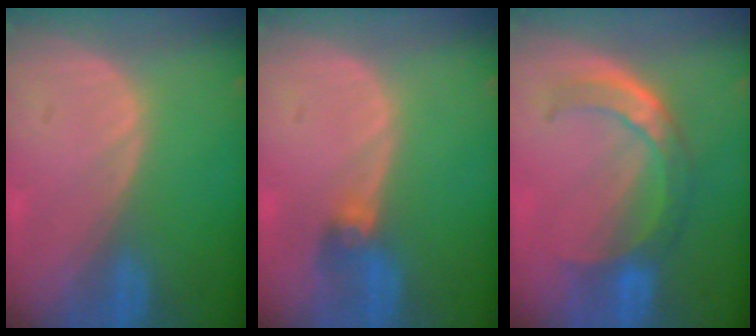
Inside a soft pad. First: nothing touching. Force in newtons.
{"total": 2.6, "press": 2.6, "slide": 0.6}
{"total": 7.0, "press": 6.3, "slide": 3.1}